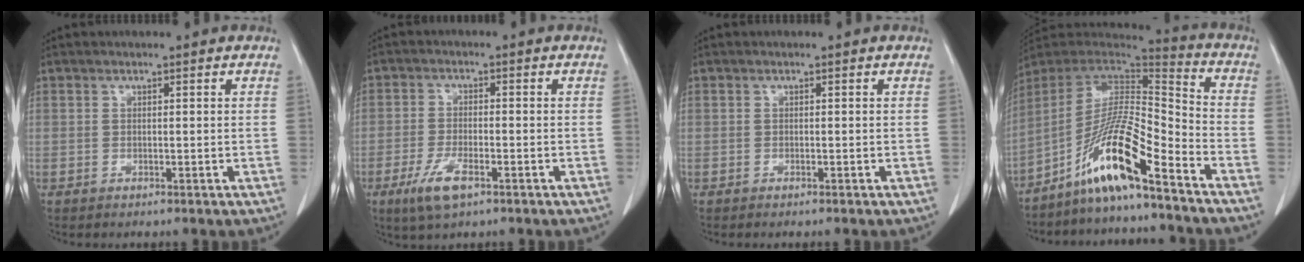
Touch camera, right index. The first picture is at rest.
{"total": 5.8, "force": [-3.2, 1.8, 4.5], "torque": [-0.096, -0.009, -0.057]}
{"total": 0.7, "force": [-0.6, -0.1, 0.3], "torque": [-0.007, -0.001, -0.009]}
{"total": 14.1, "force": [-9.5, 0.4, 10.4], "torque": [-0.192, 0.005, -0.176]}